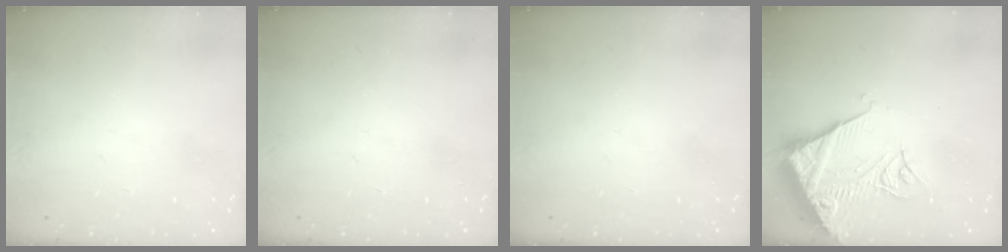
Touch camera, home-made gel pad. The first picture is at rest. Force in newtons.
{"total": 0.0}
{"total": 0.0}
{"total": 13.1, "press": 13.0, "slide": 1.7}